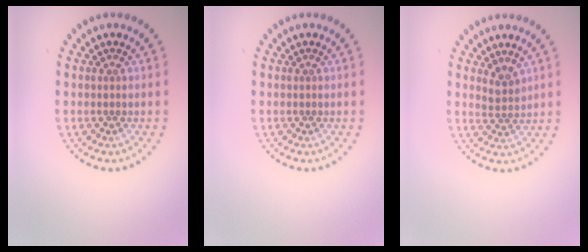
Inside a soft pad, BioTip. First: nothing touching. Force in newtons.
{"total": 0.0}
{"total": 1.7, "press": 1.2, "slide": 1.2}